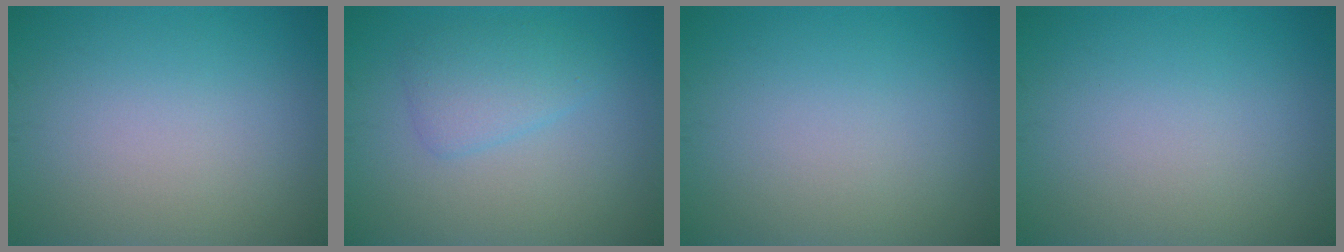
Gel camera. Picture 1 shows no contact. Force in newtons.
{"total": 2.6, "press": 2.6, "slide": 0.1}
{"total": 0.0}
{"total": 0.0}